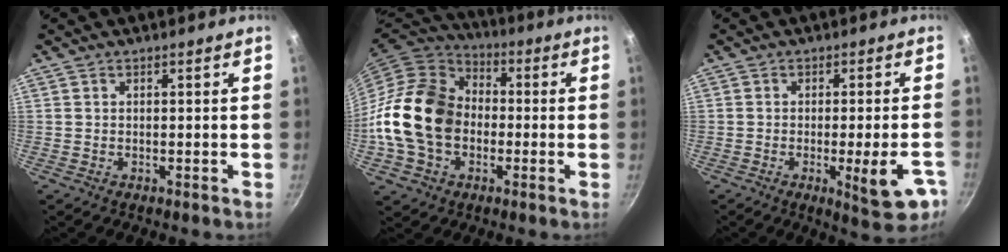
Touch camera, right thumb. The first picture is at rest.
{"total": 19.5, "force": [-2.3, 14.9, 12.4], "torque": [-0.210, 0.038, -0.049]}
{"total": 10.0, "force": [-3.6, 2.5, 8.9], "torque": [-0.094, 0.007, -0.043]}